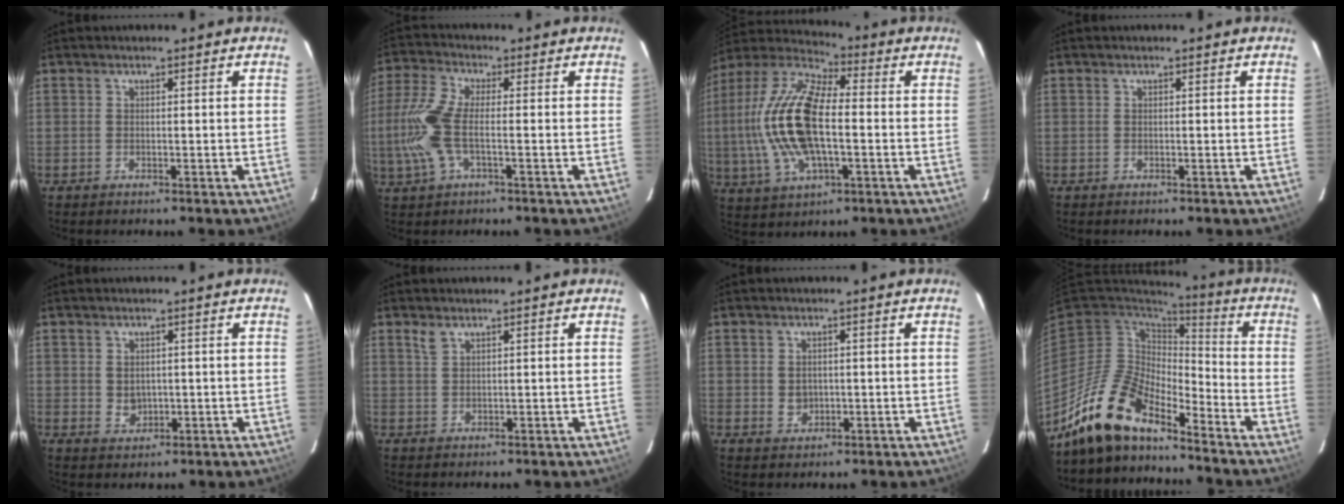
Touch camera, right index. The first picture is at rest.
{"total": 9.9, "force": [-1.6, 3.5, 9.1], "torque": [-0.212, 0.002, -0.036]}
{"total": 19.5, "force": [-1.0, 8.3, 17.7], "torque": [-0.369, 0.006, -0.024]}
{"total": 0.0}
{"total": 2.7, "force": [0.3, 2.3, 1.4], "torque": [-0.022, 0.001, 0.011]}
{"total": 1.6, "force": [1.2, 0.6, 0.9], "torque": [-0.016, 0.003, 0.024]}
{"total": 2.4, "force": [0.1, 2.2, 1.1], "torque": [-0.017, 0.002, 0.005]}
{"total": 13.8, "force": [-11.7, 4.3, 5.8], "torque": [-0.114, 0.002, -0.229]}